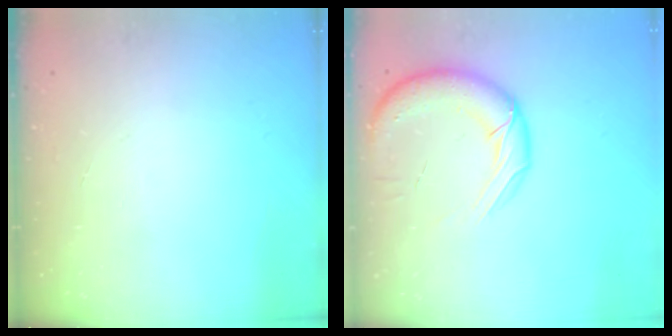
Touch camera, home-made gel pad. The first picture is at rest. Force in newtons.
{"total": 15.3, "press": 14.8, "slide": 3.8}